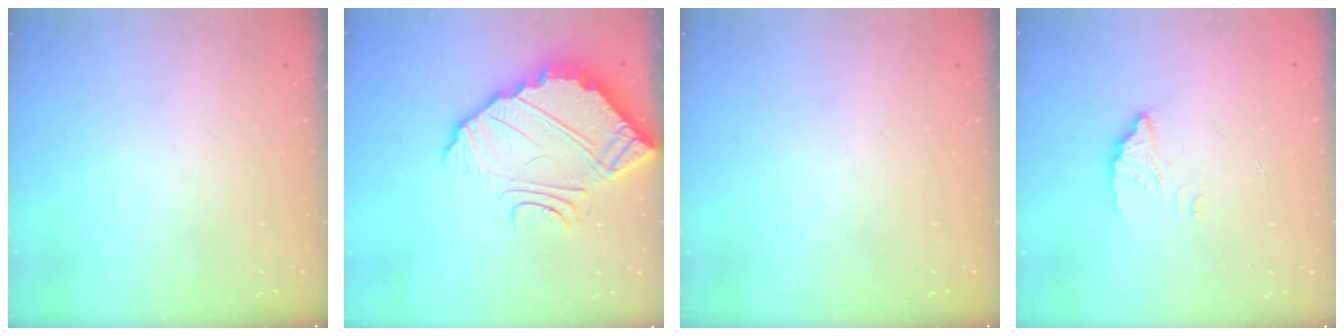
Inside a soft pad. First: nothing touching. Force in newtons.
{"total": 10.5, "press": 10.4, "slide": 0.7}
{"total": 0.0}
{"total": 2.8, "press": 2.8, "slide": 0.3}